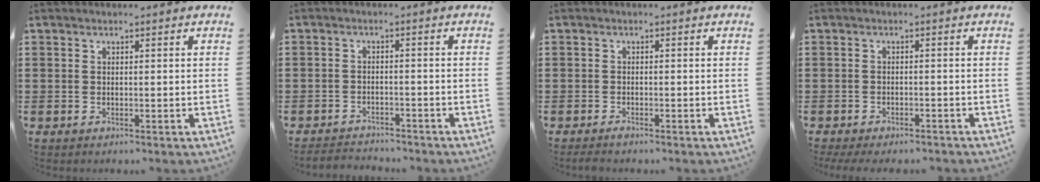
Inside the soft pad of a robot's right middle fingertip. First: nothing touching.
{"total": 2.5, "force": [-2.5, 0.5, -0.3], "torque": [-0.003, -0.001, -0.056]}
{"total": 0.8, "force": [-0.7, 0.1, 0.4], "torque": [-0.011, -0.006, -0.012]}
{"total": 1.6, "force": [-1.5, 0.2, 0.2], "torque": [-0.008, -0.002, -0.032]}